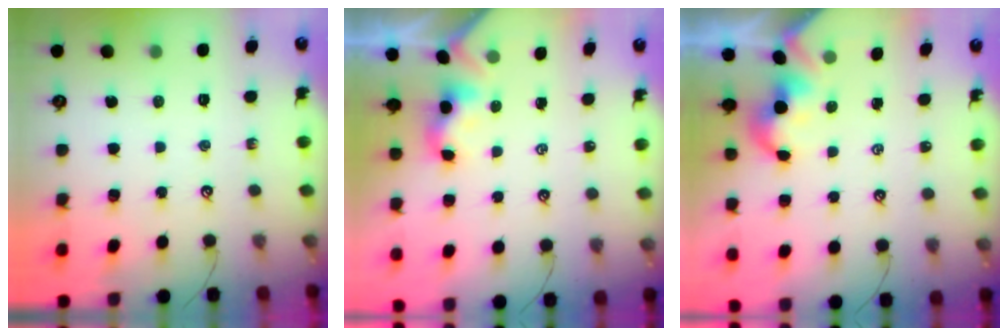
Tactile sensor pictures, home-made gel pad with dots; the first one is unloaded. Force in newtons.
{"total": 0.9, "press": 0.8, "slide": 0.4}
{"total": 2.1, "press": 2.1, "slide": 0.2}